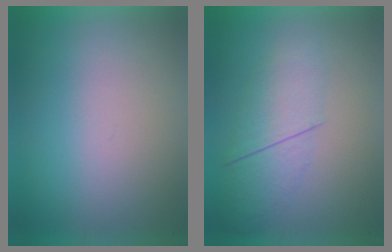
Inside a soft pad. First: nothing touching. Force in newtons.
{"total": 2.4}